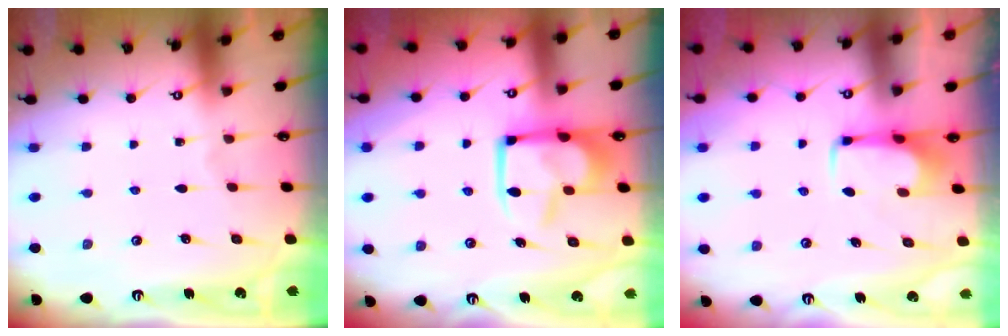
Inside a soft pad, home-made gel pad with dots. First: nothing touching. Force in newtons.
{"total": 11.3, "press": 11.2, "slide": 1.3}
{"total": 1.5, "press": 1.5, "slide": 0.4}